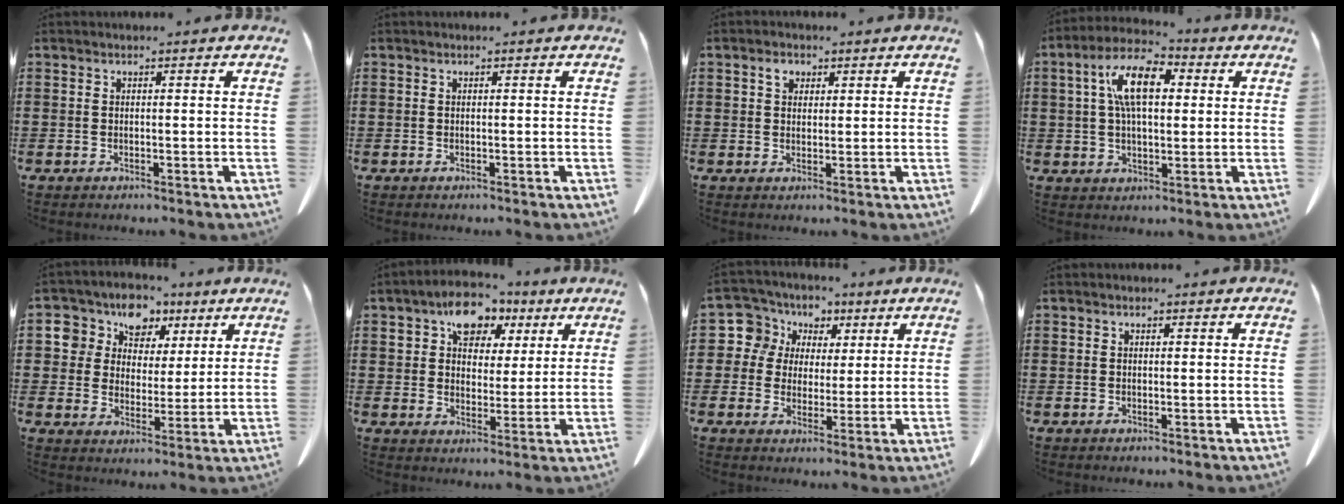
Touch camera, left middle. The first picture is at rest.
{"total": 0.0}
{"total": 2.4, "force": [1.2, 1.6, 1.3], "torque": [-0.022, 0.003, 0.019]}
{"total": 9.6, "force": [2.8, 4.7, 7.9], "torque": [-0.170, 0.018, 0.046]}
{"total": 8.0, "force": [4.7, 6.4, 1.5], "torque": [-0.069, -0.014, 0.083]}
{"total": 8.0, "force": [4.6, 5.5, 3.6], "torque": [-0.076, 0.008, 0.079]}
{"total": 7.5, "force": [2.6, 6.9, 1.1], "torque": [-0.059, -0.002, 0.046]}
{"total": 0.0}